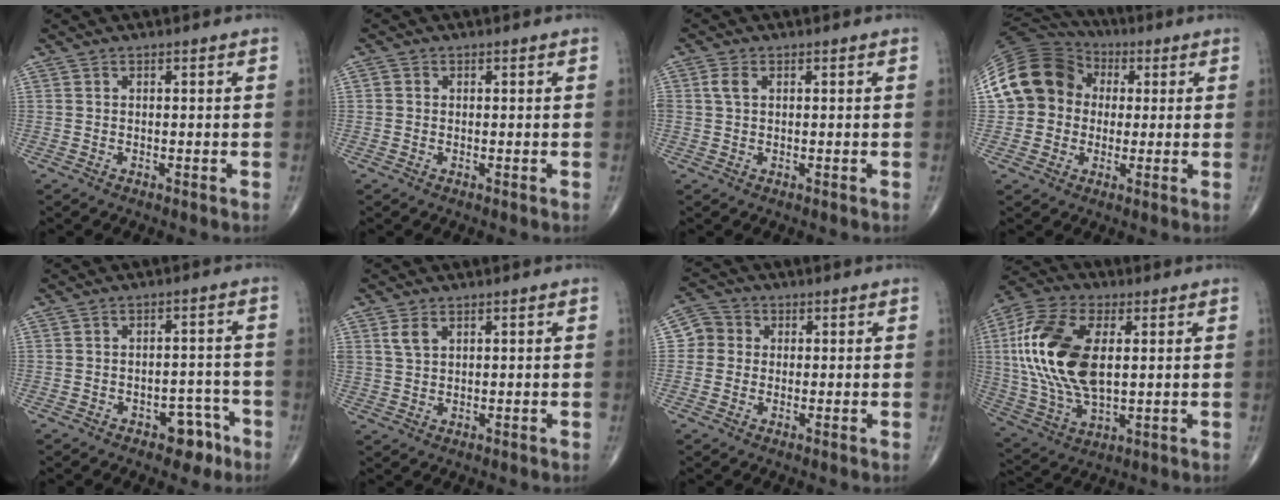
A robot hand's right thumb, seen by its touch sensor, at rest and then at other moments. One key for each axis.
{"total": 0.9, "fx": 0.1, "fy": 0.9, "fz": 0.3, "tx": -0.001, "ty": 0.001, "tz": -0.001}
{"total": 2.4, "fx": 0.7, "fy": 1.4, "fz": 1.8, "tx": -0.043, "ty": 0.008, "tz": 0.016}
{"total": 15.4, "fx": 2.0, "fy": 13.3, "fz": 7.6, "tx": -0.134, "ty": 0.033, "tz": 0.031}
{"total": 5.4, "fx": -3.2, "fy": 3.2, "fz": 2.8, "tx": -0.013, "ty": 0.035, "tz": -0.040}
{"total": 3.0, "fx": 1.6, "fy": 1.8, "fz": 1.9, "tx": -0.037, "ty": -0.002, "tz": 0.039}
{"total": 4.7, "fx": 0.2, "fy": 4.6, "fz": 1.2, "tx": 0.002, "ty": 0.008, "tz": -0.007}
{"total": 20.7, "fx": 3.1, "fy": 11.0, "fz": 17.2, "tx": -0.360, "ty": -0.004, "tz": 0.055}